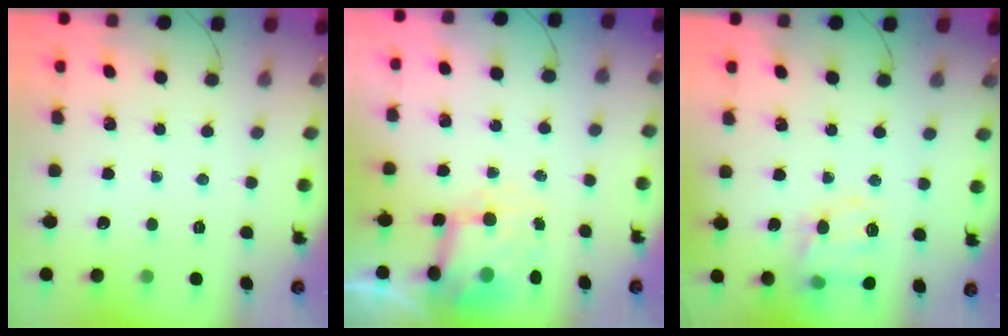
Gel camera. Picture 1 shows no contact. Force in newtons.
{"total": 6.2, "press": 6.2, "slide": 0.5}
{"total": 14.0, "press": 13.8, "slide": 2.2}